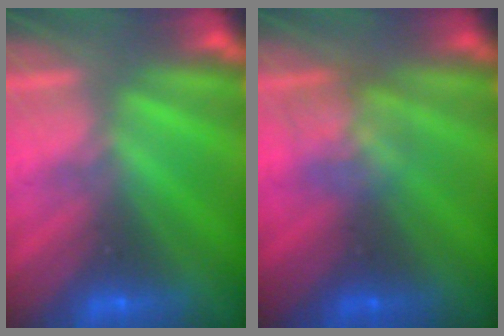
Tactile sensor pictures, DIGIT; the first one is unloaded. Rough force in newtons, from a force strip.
{"total": 2.8}